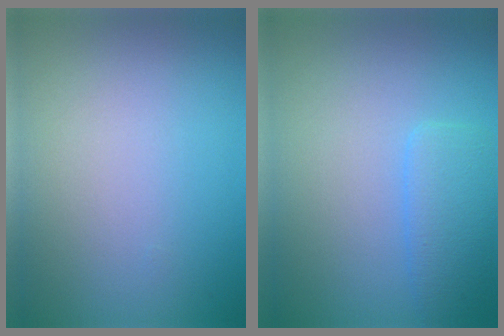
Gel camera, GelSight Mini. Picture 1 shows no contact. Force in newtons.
{"total": 2.3, "press": 2.3, "slide": 0.2}